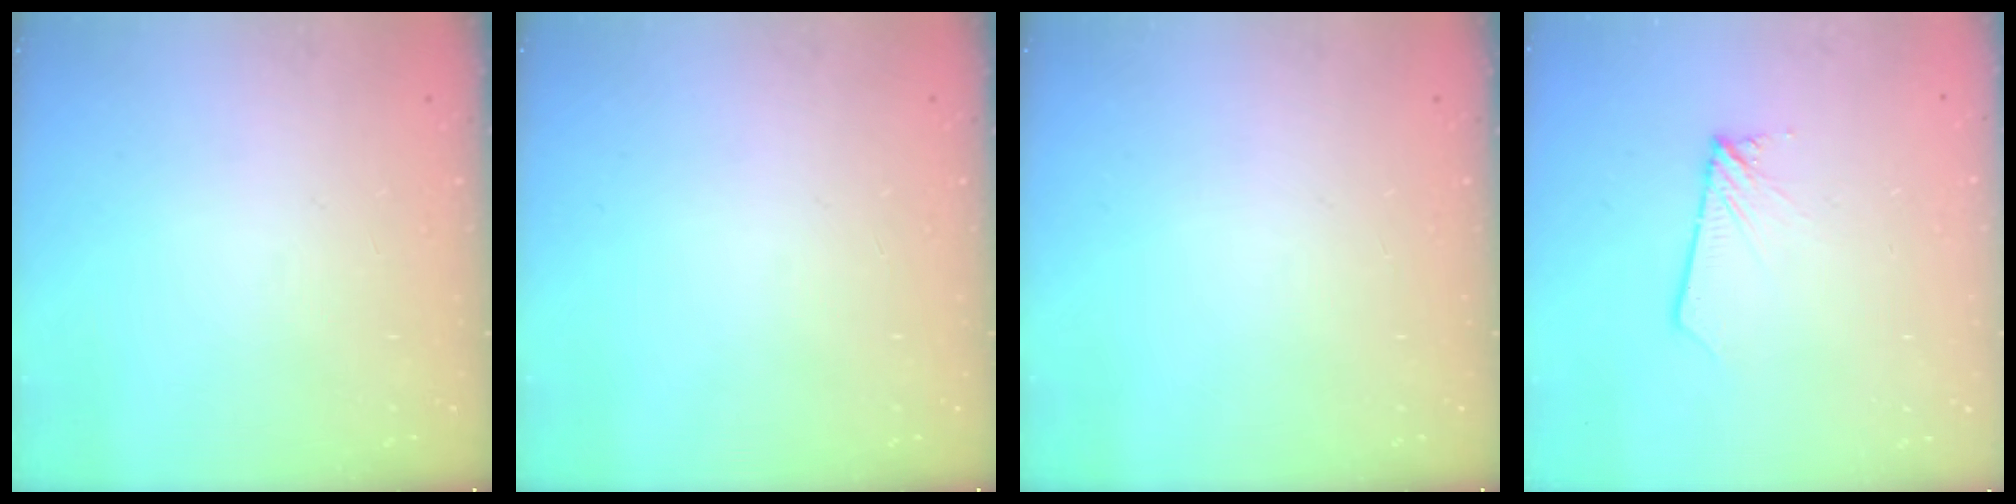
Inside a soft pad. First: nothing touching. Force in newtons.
{"total": 0.0}
{"total": 0.0}
{"total": 1.9, "press": 1.9, "slide": 0.1}